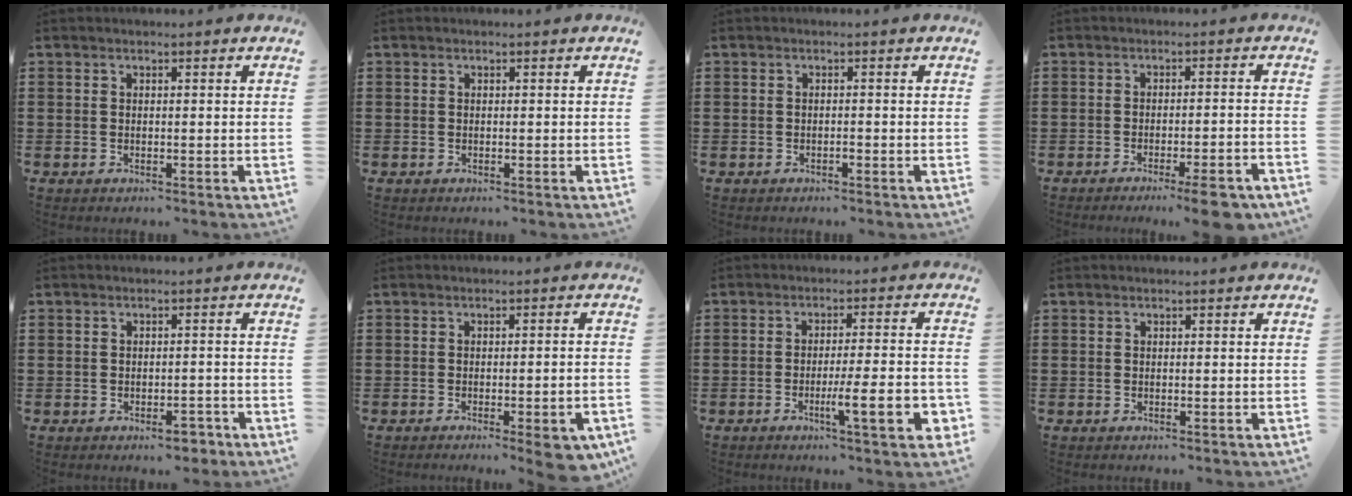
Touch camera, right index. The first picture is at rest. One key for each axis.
{"total": 0.0}
{"total": 0.6, "fx": -0.5, "fy": 0.1, "fz": 0.4, "tx": -0.008, "ty": -0.003, "tz": -0.009}
{"total": 5.1, "fx": -3.9, "fy": 0.0, "fz": 3.4, "tx": -0.052, "ty": -0.009, "tz": -0.066}
{"total": 2.6, "fx": -2.1, "fy": 1.2, "fz": 1.0, "tx": -0.020, "ty": 0.002, "tz": -0.040}
{"total": 3.9, "fx": -2.2, "fy": 0.3, "fz": 3.2, "tx": -0.049, "ty": -0.007, "tz": -0.033}
{"total": 9.4, "fx": -3.1, "fy": 1.2, "fz": 8.8, "tx": -0.131, "ty": -0.008, "tz": -0.049}
{"total": 0.0}